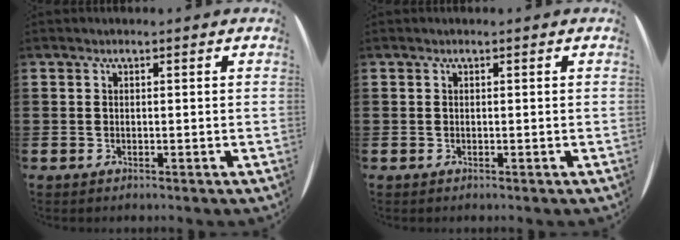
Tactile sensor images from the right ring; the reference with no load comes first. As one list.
[{"total": 0.0}]